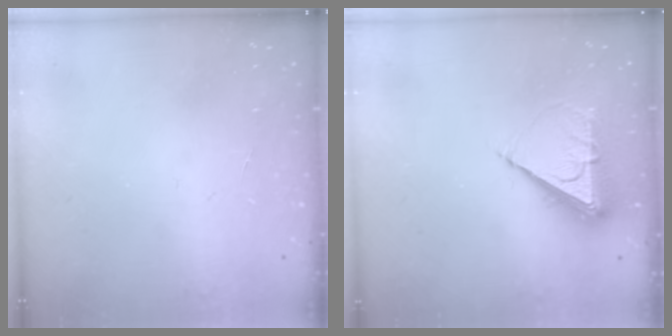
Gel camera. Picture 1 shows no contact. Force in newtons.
{"total": 7.3, "press": 7.3, "slide": 0.6}